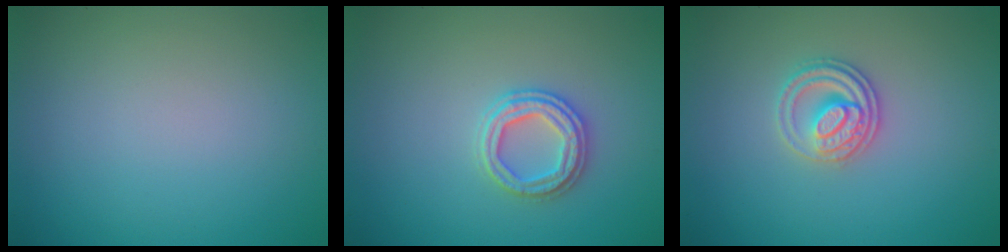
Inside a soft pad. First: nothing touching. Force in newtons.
{"total": 2.7, "press": 2.7, "slide": 0.3}
{"total": 2.7, "press": 2.5, "slide": 0.9}